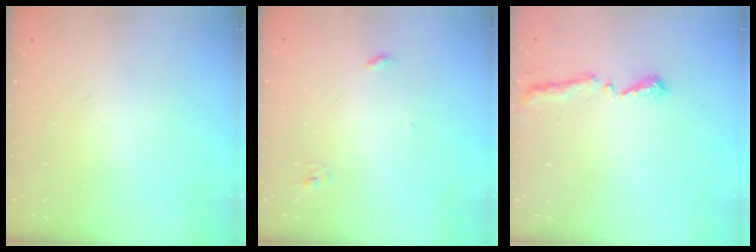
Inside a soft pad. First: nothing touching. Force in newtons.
{"total": 2.8, "press": 2.8, "slide": 0.2}
{"total": 5.1, "press": 5.0, "slide": 0.6}